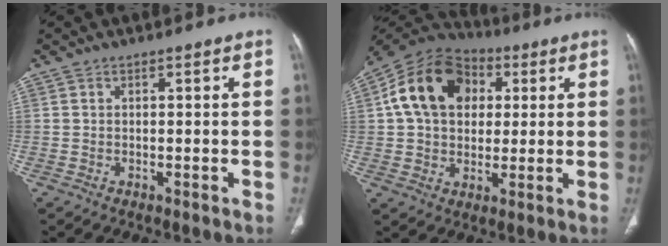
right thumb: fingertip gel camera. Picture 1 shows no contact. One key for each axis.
{"total": 17.3, "fx": 3.9, "fy": 12.7, "fz": 11.0, "tx": -0.178, "ty": 0.016, "tz": 0.060}